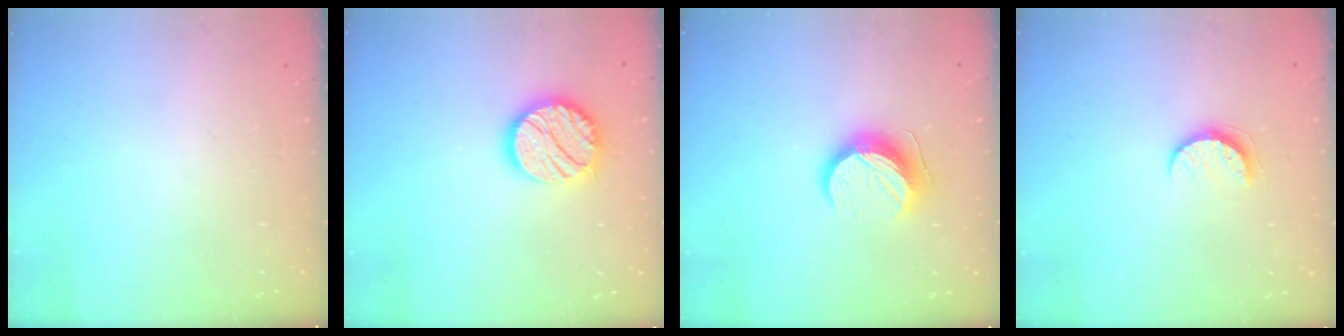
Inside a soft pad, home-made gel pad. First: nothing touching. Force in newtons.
{"total": 14.8, "press": 14.7, "slide": 0.9}
{"total": 12.4, "press": 12.4, "slide": 0.1}
{"total": 7.5, "press": 7.4, "slide": 0.4}